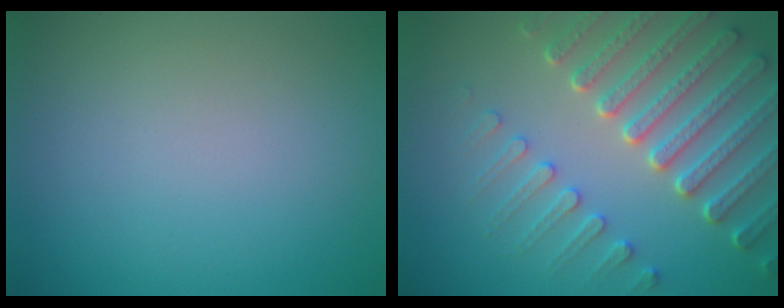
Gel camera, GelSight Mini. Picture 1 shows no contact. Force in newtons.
{"total": 6.7, "press": 5.4, "slide": 4.0}